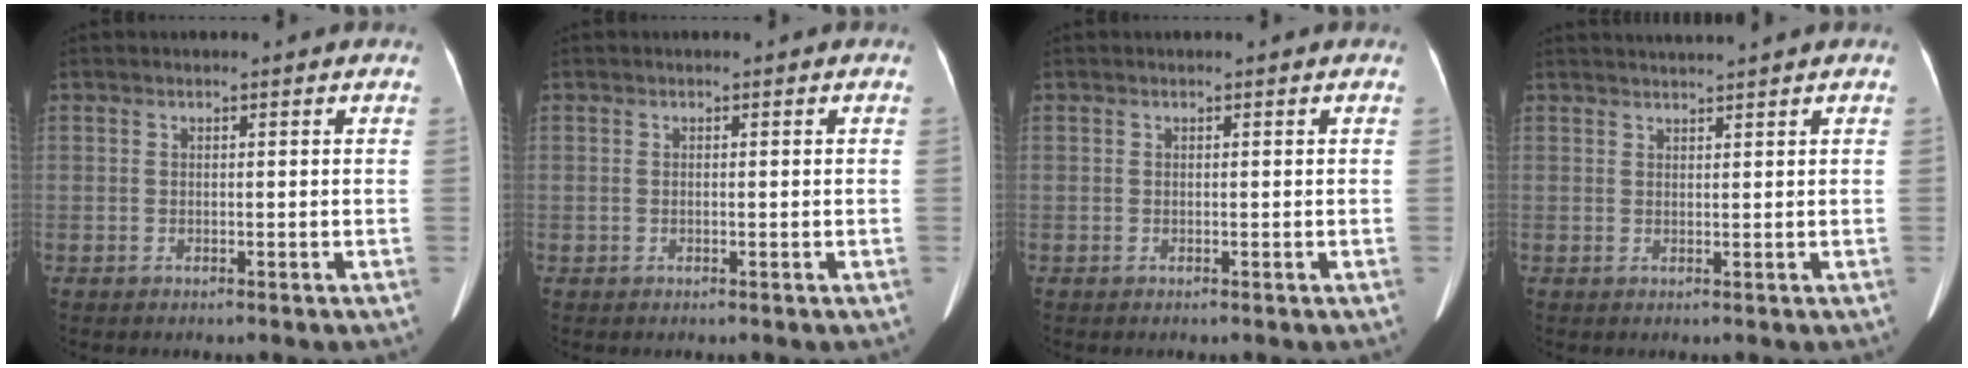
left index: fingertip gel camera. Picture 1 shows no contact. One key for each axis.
{"total": 0.0}
{"total": 0.0}
{"total": 2.8, "fx": 2.6, "fy": -1.0, "fz": 0.6, "tx": -0.006, "ty": 0.015, "tz": 0.047}